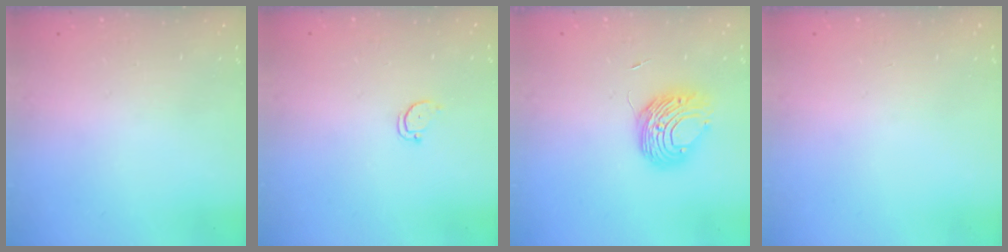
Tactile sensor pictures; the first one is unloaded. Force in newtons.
{"total": 2.2, "press": 2.2, "slide": 0.2}
{"total": 9.1, "press": 9.1, "slide": 0.4}
{"total": 0.0}